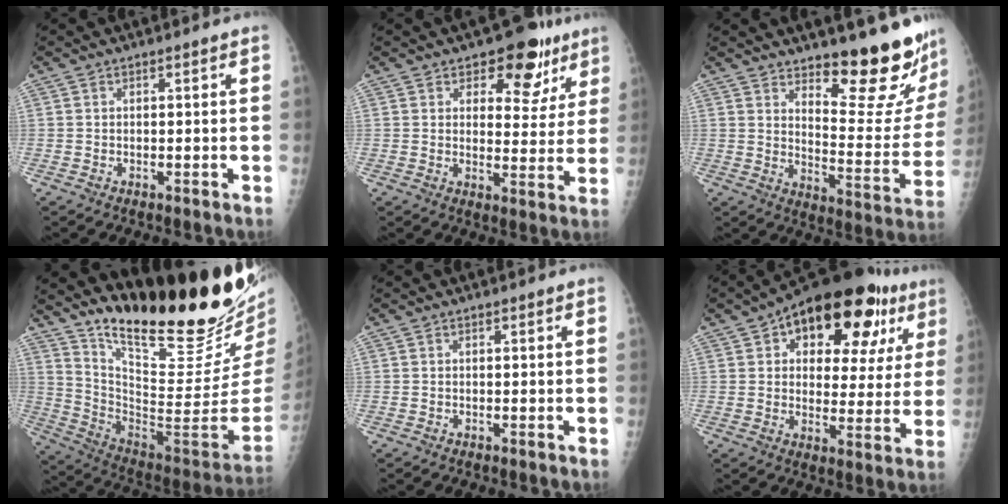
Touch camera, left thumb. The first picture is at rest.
{"total": 11.0, "force": [6.7, 6.3, 6.0], "torque": [-0.024, -0.029, 0.088]}
{"total": 17.2, "force": [14.0, 3.8, 9.3], "torque": [-0.087, -0.143, 0.192]}
{"total": 28.7, "force": [23.2, 4.7, 16.3], "torque": [-0.230, -0.171, 0.354]}
{"total": 0.0}
{"total": 23.2, "force": [11.1, 12.1, 16.4], "torque": [-0.186, 0.003, 0.155]}